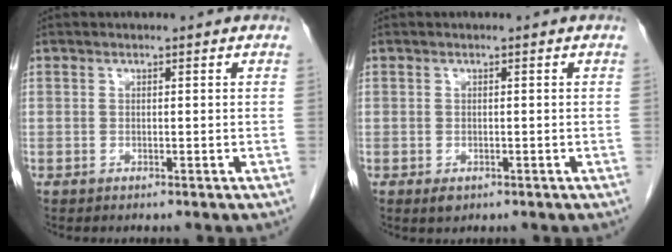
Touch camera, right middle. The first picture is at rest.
{"total": 1.1, "force": [-0.5, 0.7, 0.7], "torque": [-0.009, 0.000, -0.002]}